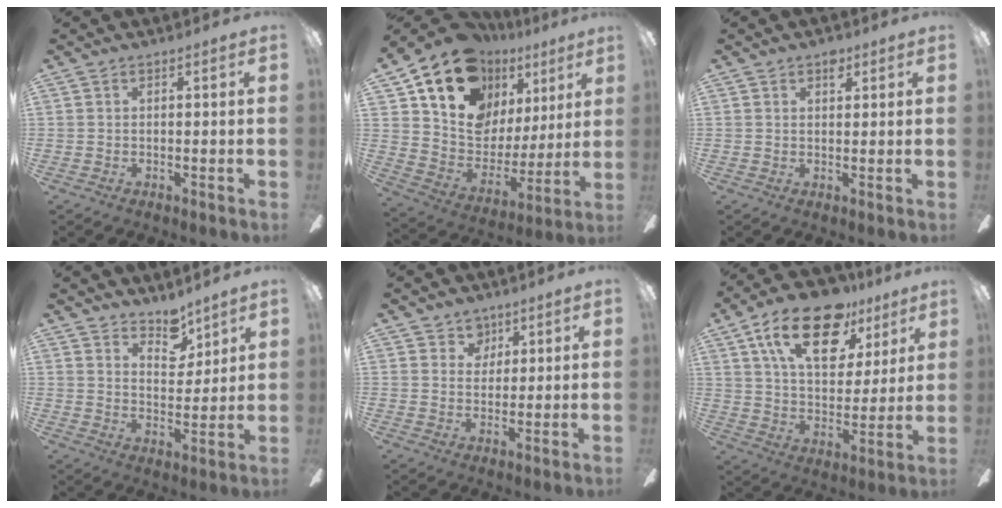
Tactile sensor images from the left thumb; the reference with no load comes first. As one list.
[{"total": 18.0, "force": [11.4, 11.9, 7.3], "torque": [-0.140, -0.067, 0.214]}, {"total": 3.0, "force": [1.8, 1.7, 1.6], "torque": [-0.011, -0.004, 0.027]}, {"total": 7.0, "force": [5.9, 3.0, 2.2], "torque": [-0.030, -0.033, 0.106]}, {"total": 5.1, "force": [3.4, 3.8, 0.6], "torque": [-0.005, -0.011, 0.058]}, {"total": 21.2, "force": [12.6, 10.5, 13.4], "torque": [-0.216, -0.053, 0.216]}]